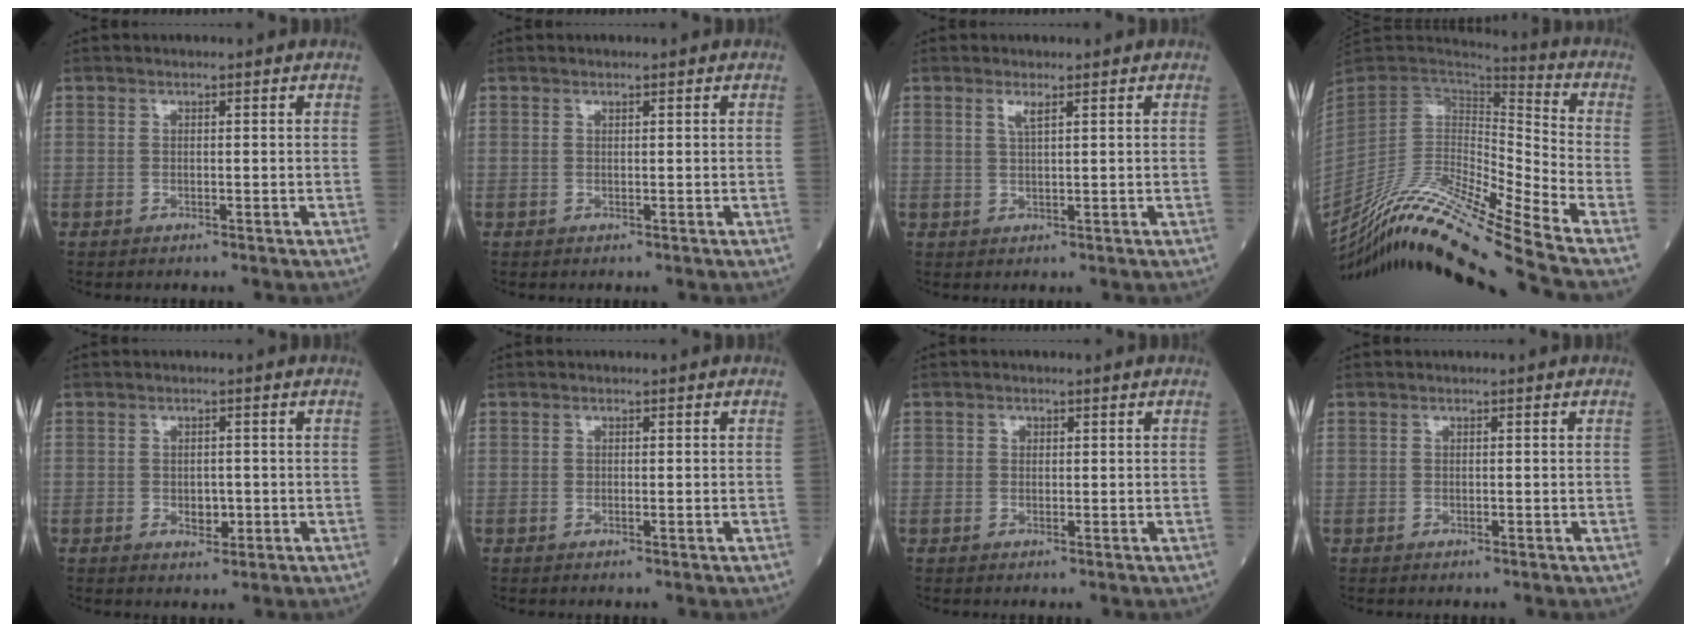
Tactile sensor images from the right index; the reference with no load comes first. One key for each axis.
{"total": 0.0}
{"total": 1.6, "fx": 0.9, "fy": 0.0, "fz": 1.3, "tx": -0.030, "ty": 0.000, "tz": 0.019}
{"total": 24.6, "fx": -21.0, "fy": -2.0, "fz": 12.5, "tx": -0.233, "ty": -0.023, "tz": -0.373}
{"total": 2.3, "fx": -0.5, "fy": 1.5, "fz": 1.7, "tx": -0.023, "ty": 0.002, "tz": -0.002}
{"total": 0.6, "fx": -0.3, "fy": -0.1, "fz": 0.5, "tx": -0.010, "ty": 0.000, "tz": -0.004}
{"total": 1.0, "fx": 0.3, "fy": 0.9, "fz": 0.3, "tx": -0.002, "ty": 0.002, "tz": 0.003}
{"total": 0.0}